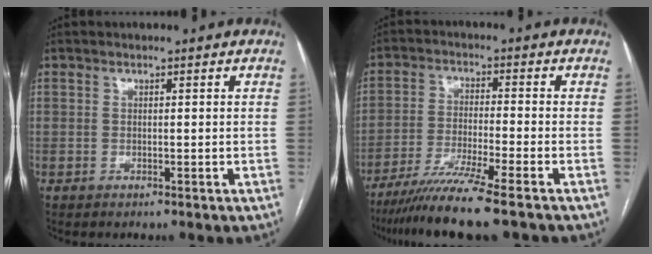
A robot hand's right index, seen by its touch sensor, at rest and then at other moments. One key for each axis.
{"total": 10.3, "fx": -8.0, "fy": -1.2, "fz": 6.4, "tx": -0.109, "ty": -0.032, "tz": -0.135}